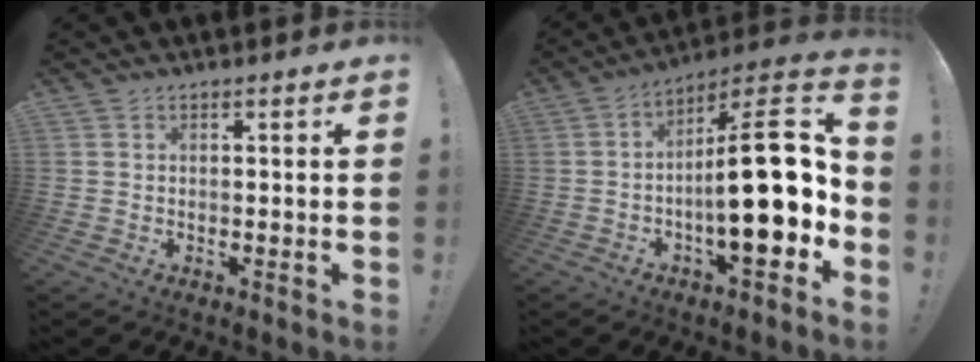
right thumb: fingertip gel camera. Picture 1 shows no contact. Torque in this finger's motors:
{"motor_torque": [2.78, 2.22, 2.19, -0.58, 0.46]}